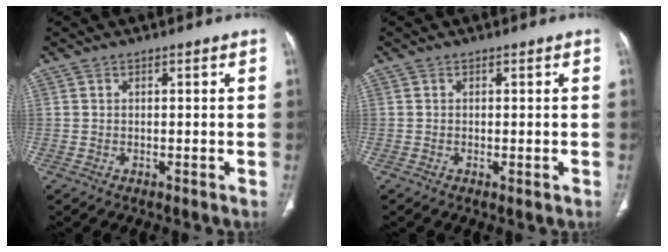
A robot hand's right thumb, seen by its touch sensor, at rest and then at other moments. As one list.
[{"total": 0.8, "force": [-0.3, 0.3, 0.7], "torque": [-0.014, -0.003, -0.003]}]